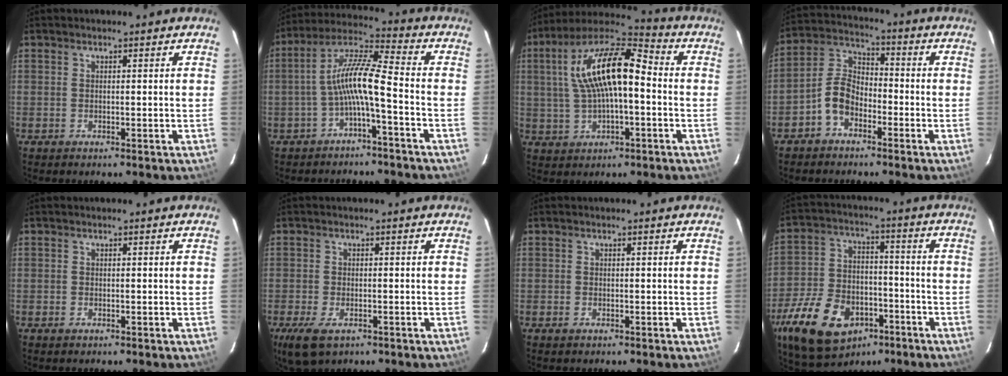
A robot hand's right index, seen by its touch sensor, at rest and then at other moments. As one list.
[{"total": 9.1, "force": [-3.0, 0.7, 8.5], "torque": [-0.189, 0.021, -0.058]}, {"total": 16.3, "force": [1.0, 6.2, 15.1], "torque": [-0.284, 0.028, 0.010]}, {"total": 7.2, "force": [-4.0, 4.4, 4.0], "torque": [-0.092, 0.024, -0.082]}, {"total": 0.8, "force": [-0.5, 0.5, 0.3], "torque": [-0.005, -0.001, -0.010]}, {"total": 6.6, "force": [-3.7, 3.3, 4.3], "torque": [-0.104, -0.023, -0.066]}, {"total": 0.9, "force": [-0.6, 0.6, 0.3], "torque": [-0.006, -0.001, -0.010]}, {"total": 21.6, "force": [-11.2, 13.6, 12.4], "torque": [-0.289, -0.004, -0.174]}]